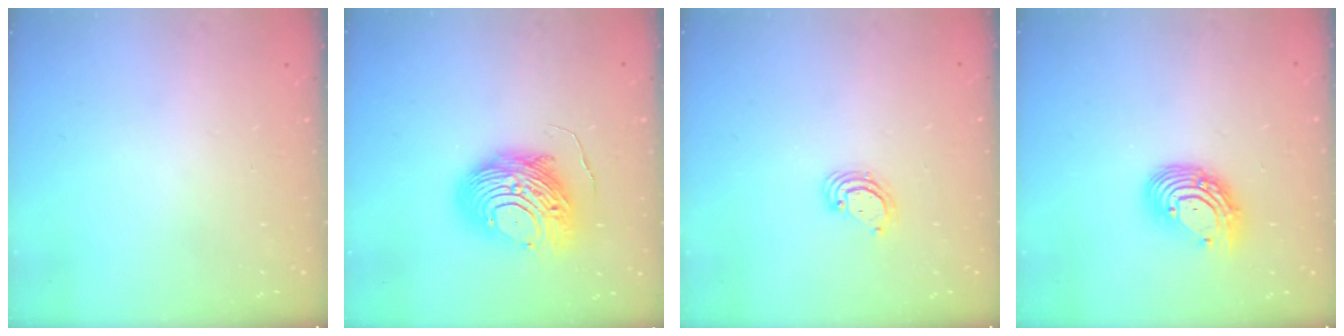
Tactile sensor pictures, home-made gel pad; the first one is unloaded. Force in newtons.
{"total": 11.6, "press": 11.6, "slide": 0.9}
{"total": 3.5, "press": 3.5, "slide": 0.1}
{"total": 10.8, "press": 10.8, "slide": 1.0}